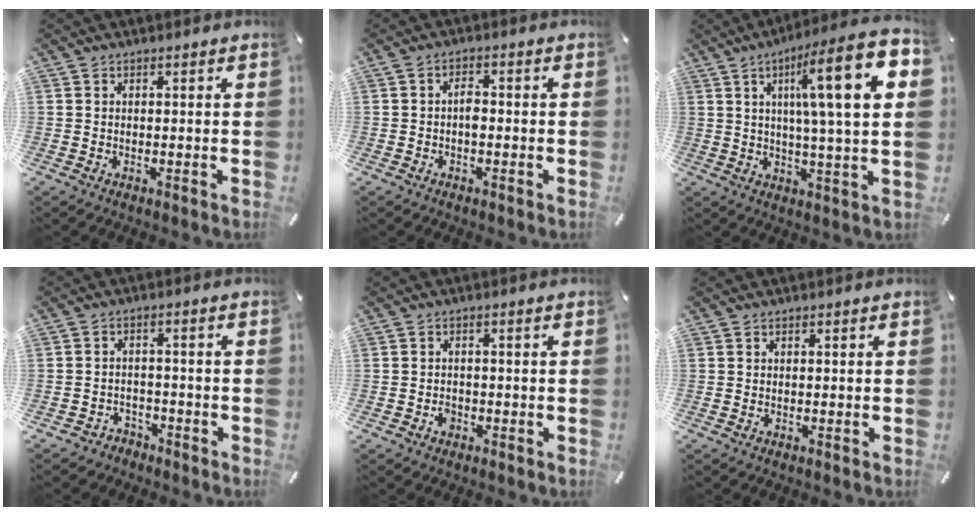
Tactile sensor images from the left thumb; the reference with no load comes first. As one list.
[{"total": 2.8, "force": [-0.7, 1.6, 2.2], "torque": [-0.050, 0.004, -0.016]}, {"total": 18.9, "force": [5.8, 2.4, 17.9], "torque": [-0.281, -0.025, 0.070]}, {"total": 3.4, "force": [-2.5, 2.2, 0.5], "torque": [-0.007, 0.012, -0.051]}, {"total": 2.0, "force": [-0.8, 1.6, 0.8], "torque": [-0.015, 0.005, -0.017]}, {"total": 0.8, "force": [0.1, 0.2, 0.7], "torque": [-0.014, -0.002, 0.002]}]